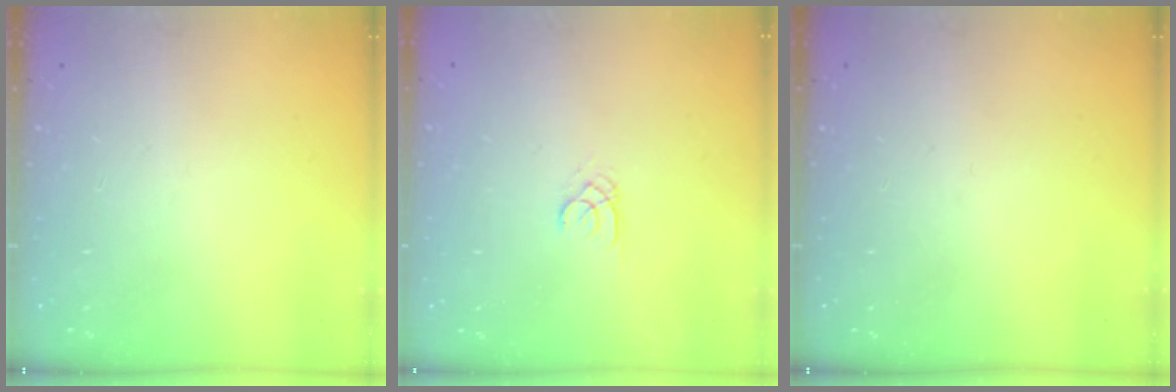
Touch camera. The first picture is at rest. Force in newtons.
{"total": 1.8, "press": 1.7, "slide": 0.2}
{"total": 0.0}